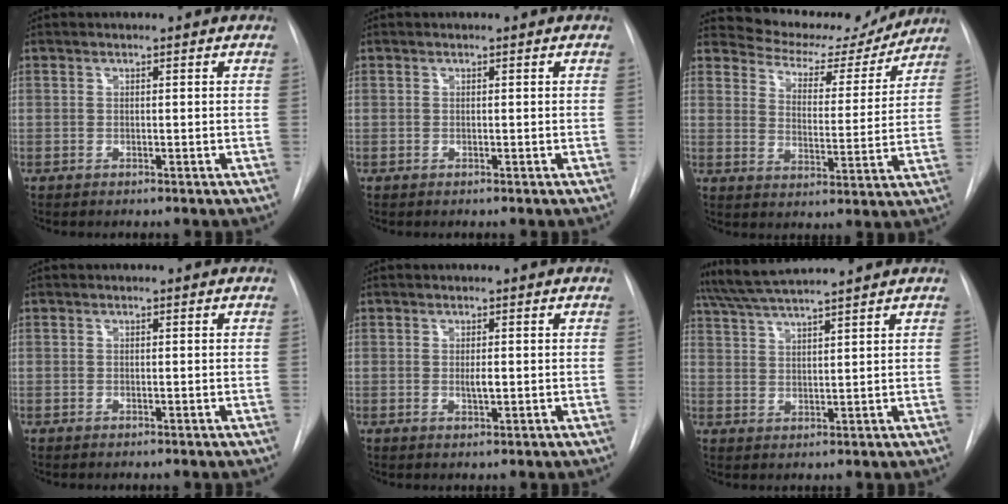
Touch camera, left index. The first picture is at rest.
{"total": 0.0}
{"total": 13.3, "force": [12.5, 4.0, 2.2], "torque": [-0.022, -0.015, 0.164]}
{"total": 0.0}
{"total": 1.2, "force": [-0.1, 0.4, 1.2], "torque": [-0.023, -0.006, -0.002]}
{"total": 9.4, "force": [8.4, -1.2, 3.9], "torque": [-0.076, 0.017, 0.145]}